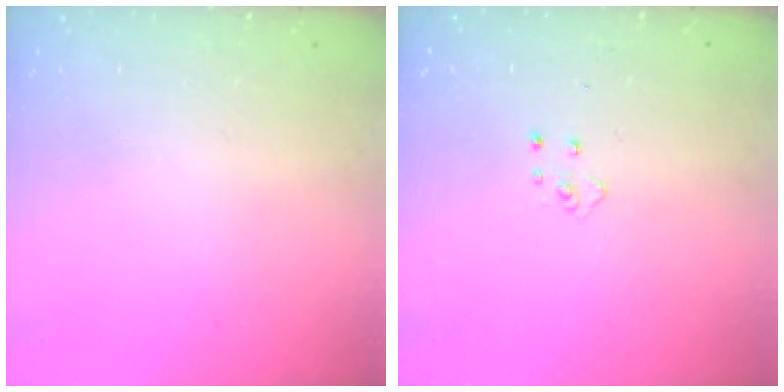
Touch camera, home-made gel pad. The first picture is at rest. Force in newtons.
{"total": 3.4, "press": 3.4, "slide": 0.4}